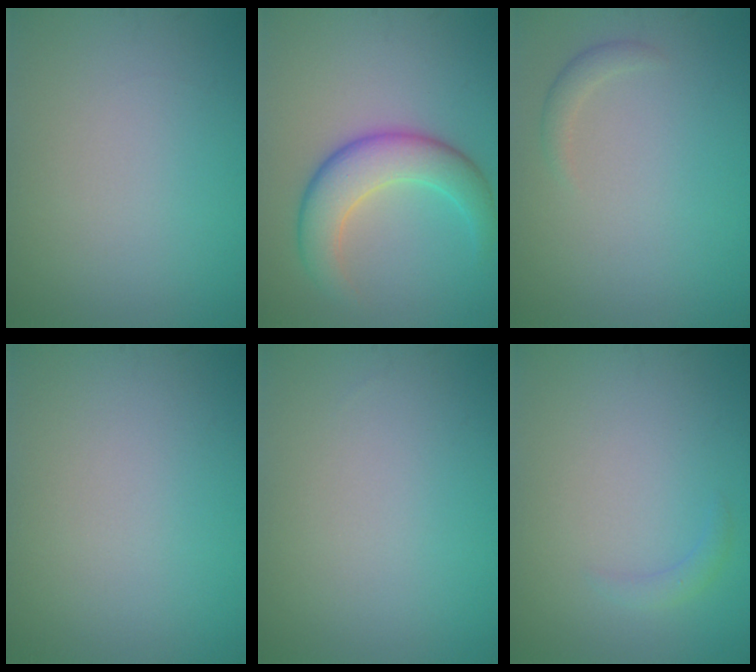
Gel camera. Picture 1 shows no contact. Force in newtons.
{"total": 5.6, "press": 5.6, "slide": 0.1}
{"total": 1.2, "press": 1.2, "slide": 0.1}
{"total": 0.0}
{"total": 0.0}
{"total": 1.0, "press": 1.0, "slide": 0.1}